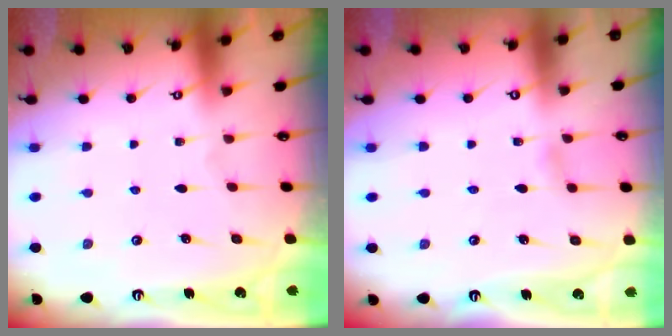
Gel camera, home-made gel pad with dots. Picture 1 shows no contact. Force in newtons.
{"total": 3.2, "press": 3.2, "slide": 0.3}